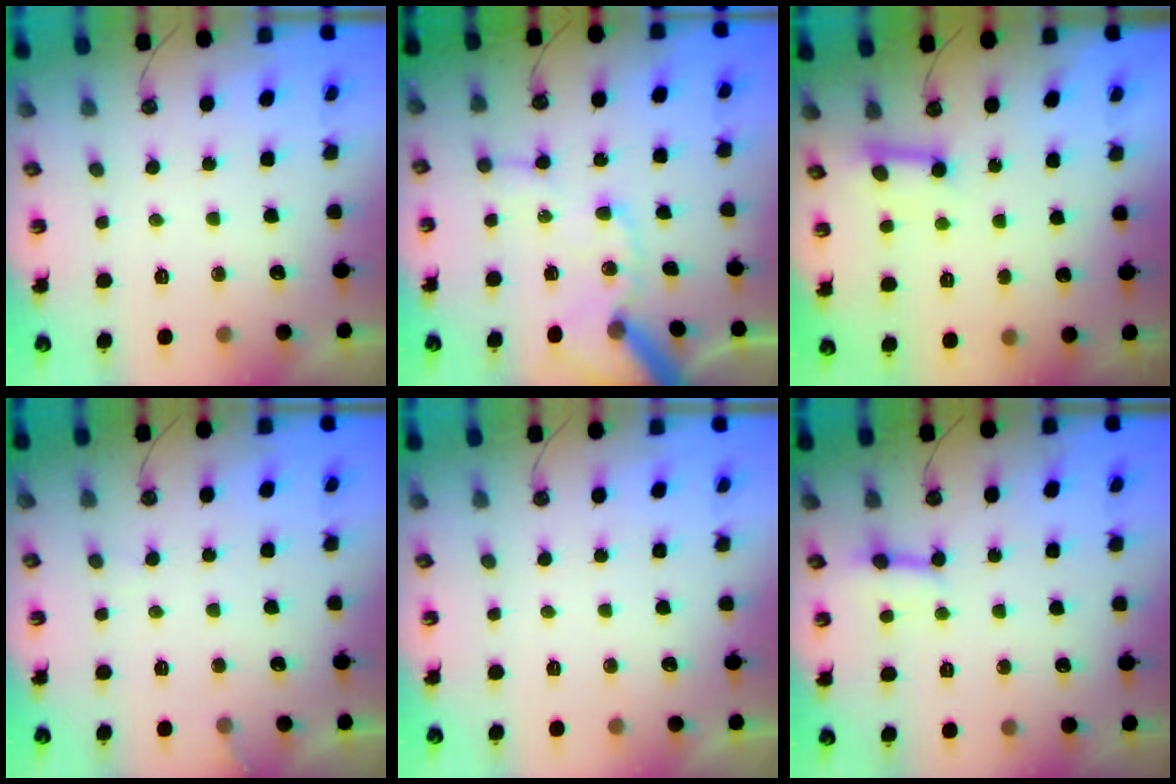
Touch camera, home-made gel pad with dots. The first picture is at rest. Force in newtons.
{"total": 14.3, "press": 14.1, "slide": 2.0}
{"total": 8.6, "press": 8.5, "slide": 0.9}
{"total": 5.1, "press": 5.0, "slide": 0.3}
{"total": 0.0}
{"total": 3.6, "press": 3.6, "slide": 0.5}